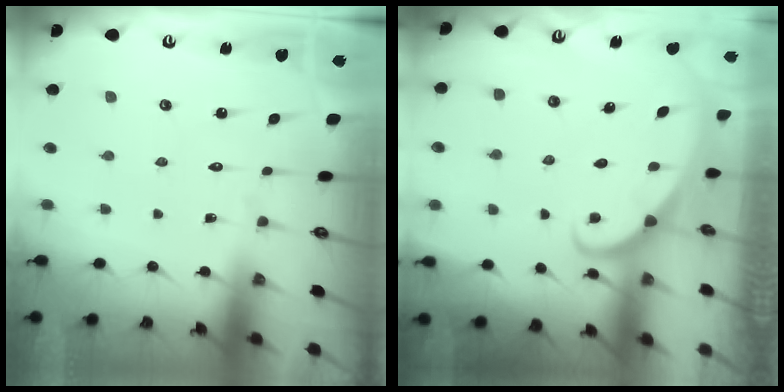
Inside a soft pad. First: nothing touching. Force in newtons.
{"total": 1.7, "press": 1.7, "slide": 0.1}